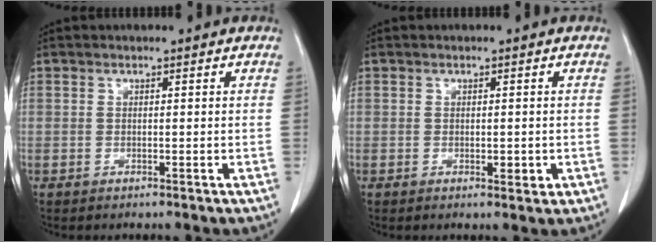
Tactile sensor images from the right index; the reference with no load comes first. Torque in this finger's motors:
{"motor_torque": [0.11, 0.16, 0.02, 0.01]}